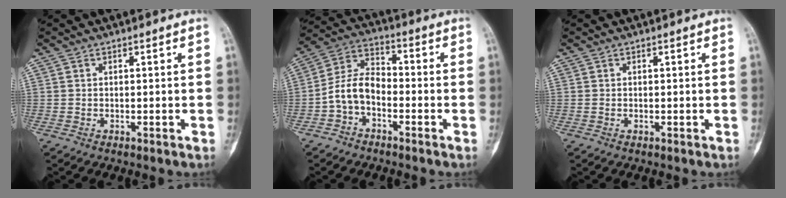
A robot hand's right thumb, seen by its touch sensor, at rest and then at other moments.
{"total": 8.2, "force": [-2.8, 5.4, 5.6], "torque": [-0.100, 0.039, -0.067]}
{"total": 0.0}